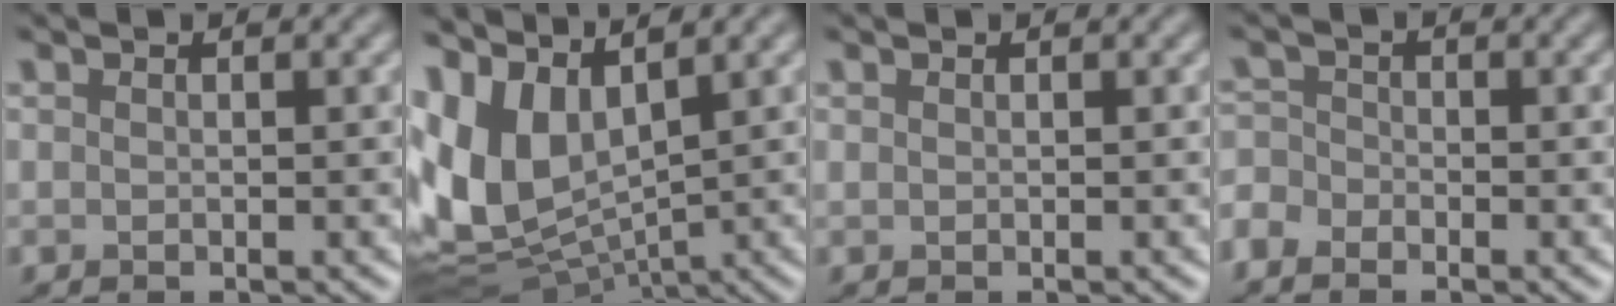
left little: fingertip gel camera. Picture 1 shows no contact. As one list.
[{"total": 10.5, "force": [2.4, 6.2, 8.2], "torque": [-0.197, -0.008, 0.051]}, {"total": 0.0}, {"total": 2.3, "force": [-1.7, 1.4, 0.7], "torque": [-0.013, -0.001, -0.042]}]